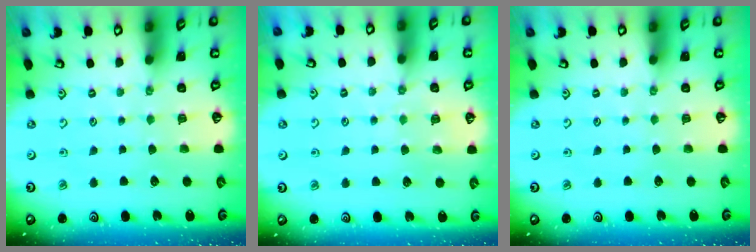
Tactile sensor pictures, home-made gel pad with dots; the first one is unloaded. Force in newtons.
{"total": 4.3, "press": 4.3, "slide": 0.4}
{"total": 0.0}